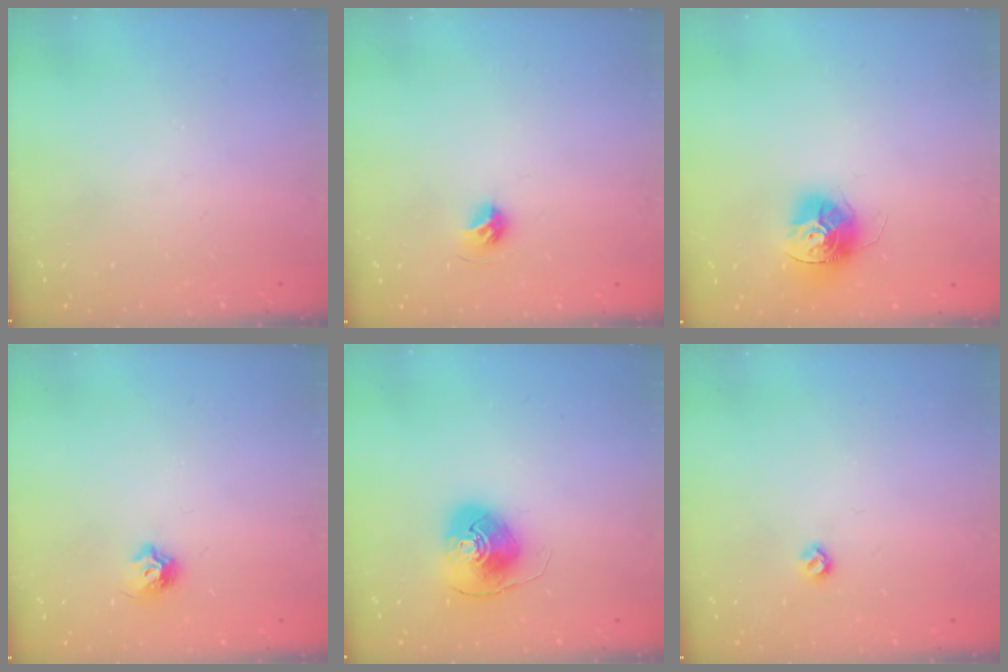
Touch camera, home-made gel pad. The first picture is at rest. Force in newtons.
{"total": 5.3, "press": 5.2, "slide": 0.9}
{"total": 13.1, "press": 13.1, "slide": 0.7}
{"total": 5.1, "press": 5.0, "slide": 1.0}
{"total": 8.3, "press": 8.3, "slide": 0.5}
{"total": 4.9, "press": 4.8, "slide": 0.8}